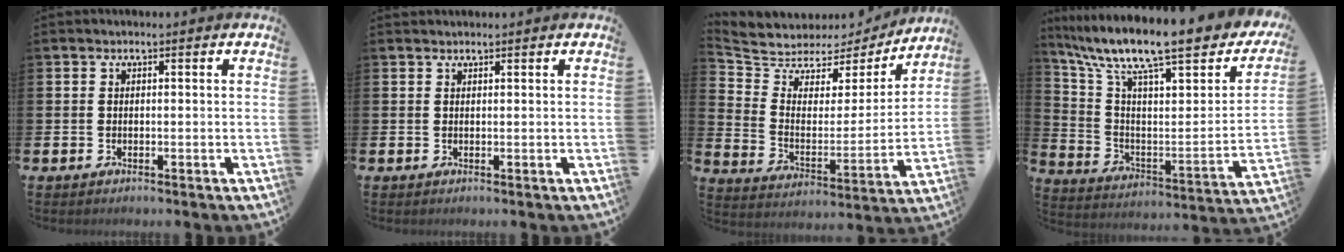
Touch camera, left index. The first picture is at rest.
{"total": 0.7, "force": [0.7, 0.1, -0.2], "torque": [0.018, -0.006, 0.009]}
{"total": 6.4, "force": [5.8, 2.7, 0.3], "torque": [-0.047, -0.049, 0.095]}
{"total": 12.1, "force": [9.3, 3.0, 7.2], "torque": [-0.145, -0.075, 0.146]}